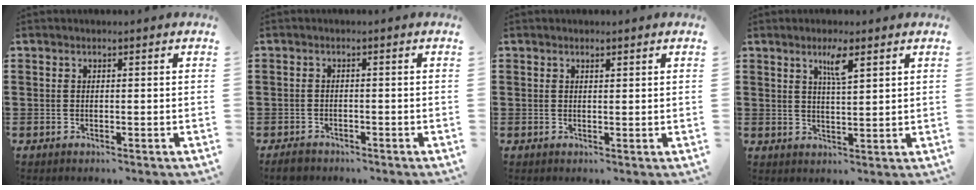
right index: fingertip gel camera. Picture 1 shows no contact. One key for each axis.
{"total": 1.8, "fx": -1.6, "fy": 0.8, "fz": 0.3, "tx": -0.017, "ty": 0.001, "tz": -0.036}
{"total": 0.6, "fx": 0.5, "fy": 0.2, "fz": 0.2, "tx": -0.006, "ty": 0.001, "tz": 0.009}
{"total": 3.7, "fx": 2.3, "fy": 0.5, "fz": 2.9, "tx": -0.055, "ty": 0.002, "tz": 0.035}